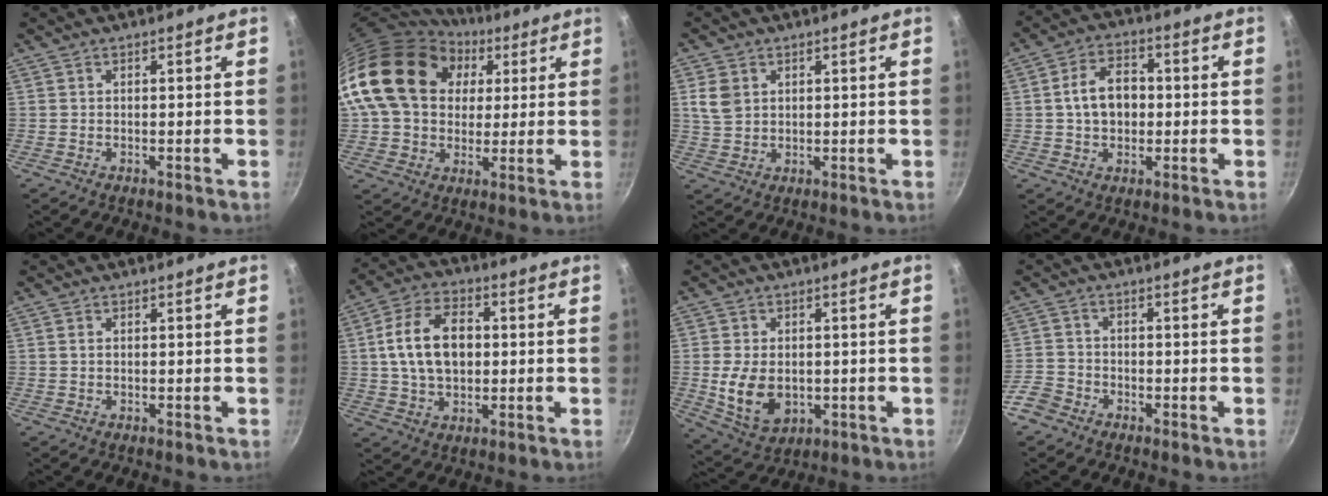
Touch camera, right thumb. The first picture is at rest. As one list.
[{"total": 21.6, "force": [6.4, 16.6, 12.3], "torque": [-0.201, 0.016, 0.108]}, {"total": 5.2, "force": [1.7, 4.0, 2.9], "torque": [-0.044, 0.000, 0.038]}, {"total": 8.7, "force": [0.2, 6.2, 6.1], "torque": [-0.083, 0.018, -0.002]}, {"total": 0.8, "force": [0.2, 0.5, 0.5], "torque": [-0.010, 0.002, 0.003]}, {"total": 13.3, "force": [1.2, 8.8, 9.9], "torque": [-0.155, 0.017, 0.013]}, {"total": 10.3, "force": [-0.8, 7.3, 7.2], "torque": [-0.122, -0.009, 0.004]}, {"total": 4.8, "force": [-3.2, 3.3, 1.4], "torque": [-0.020, 0.037, -0.066]}]